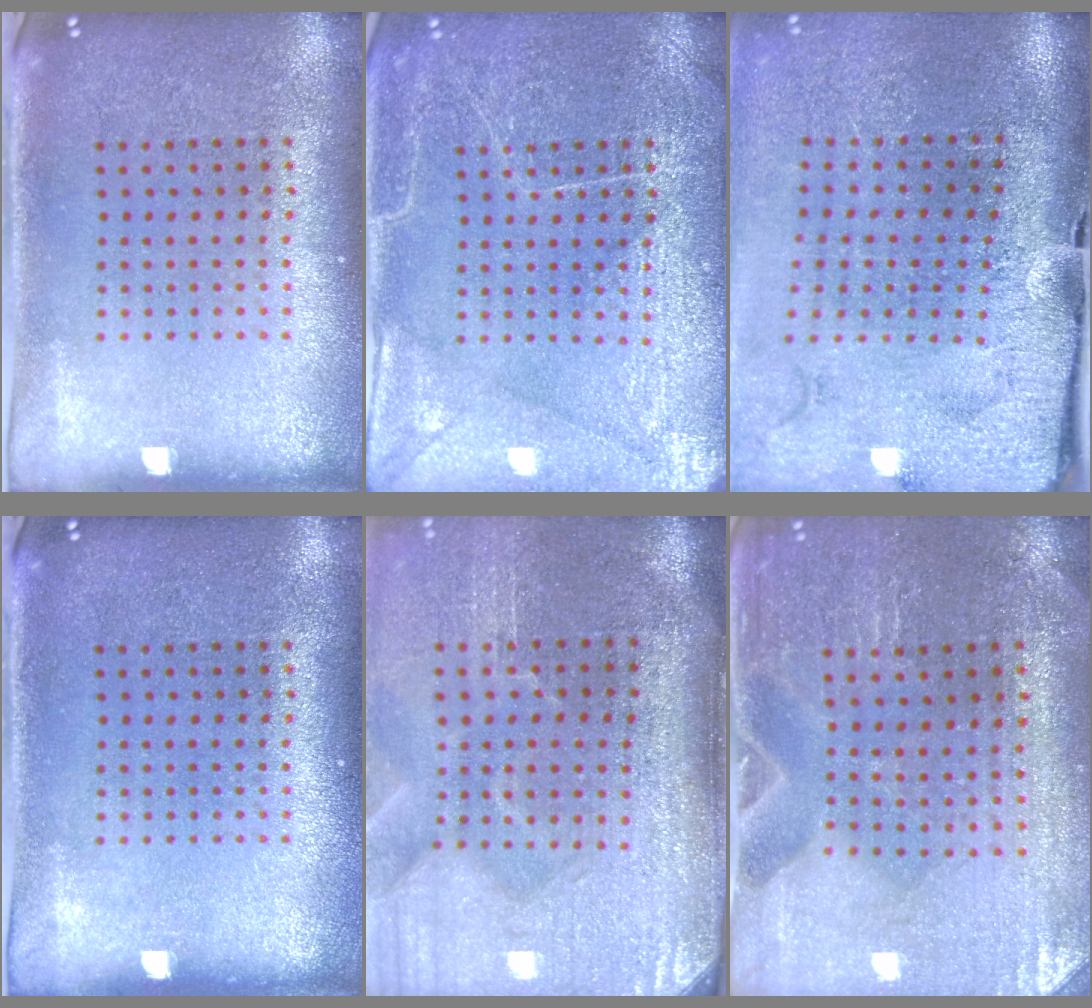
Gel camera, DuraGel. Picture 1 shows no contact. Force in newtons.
{"total": 5.0, "press": 4.9, "slide": 0.5}
{"total": 4.5, "press": 3.5, "slide": 2.9}
{"total": 0.0}
{"total": 5.0, "press": 4.2, "slide": 2.6}
{"total": 0.8, "press": 0.8, "slide": 0.2}